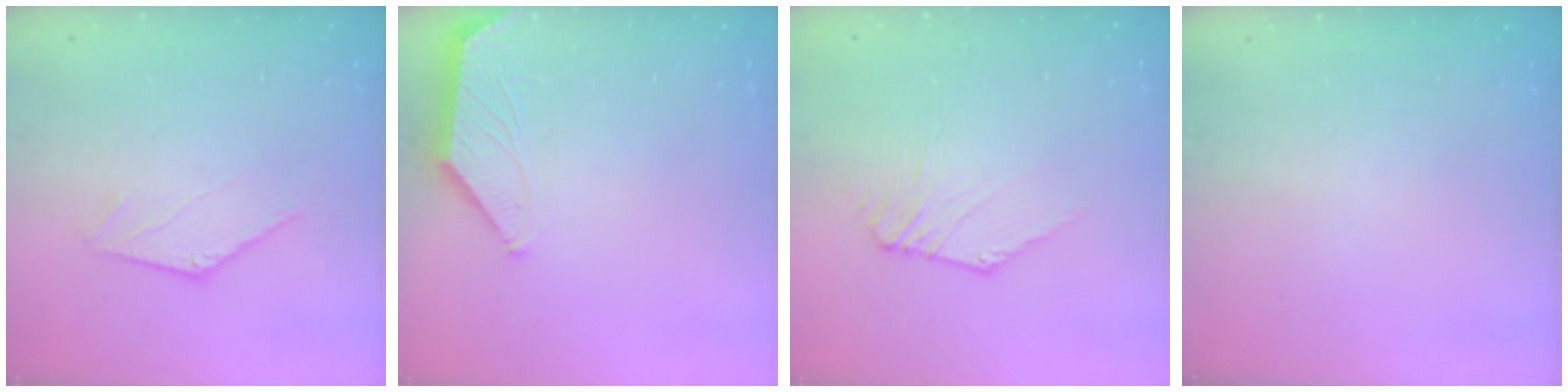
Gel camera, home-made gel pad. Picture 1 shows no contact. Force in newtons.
{"total": 1.1, "press": 1.1, "slide": 0.3}
{"total": 1.1, "press": 1.1, "slide": 0.3}
{"total": 0.0}